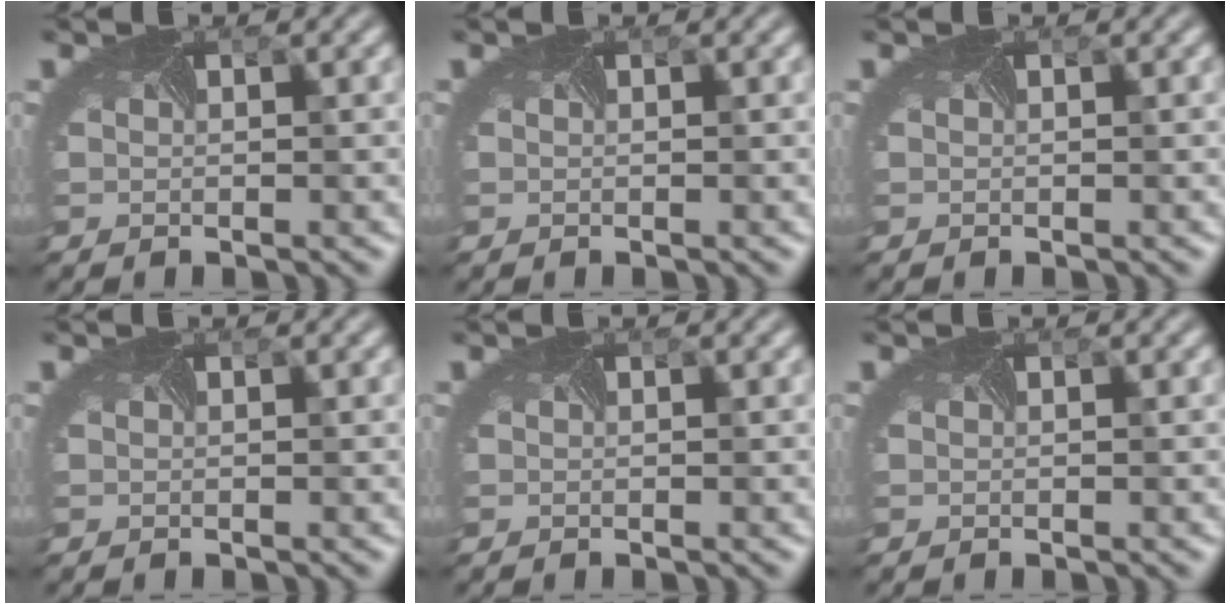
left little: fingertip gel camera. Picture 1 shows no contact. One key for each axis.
{"total": 0.0}
{"total": 0.0}
{"total": 0.0}
{"total": 0.0}
{"total": 0.0}